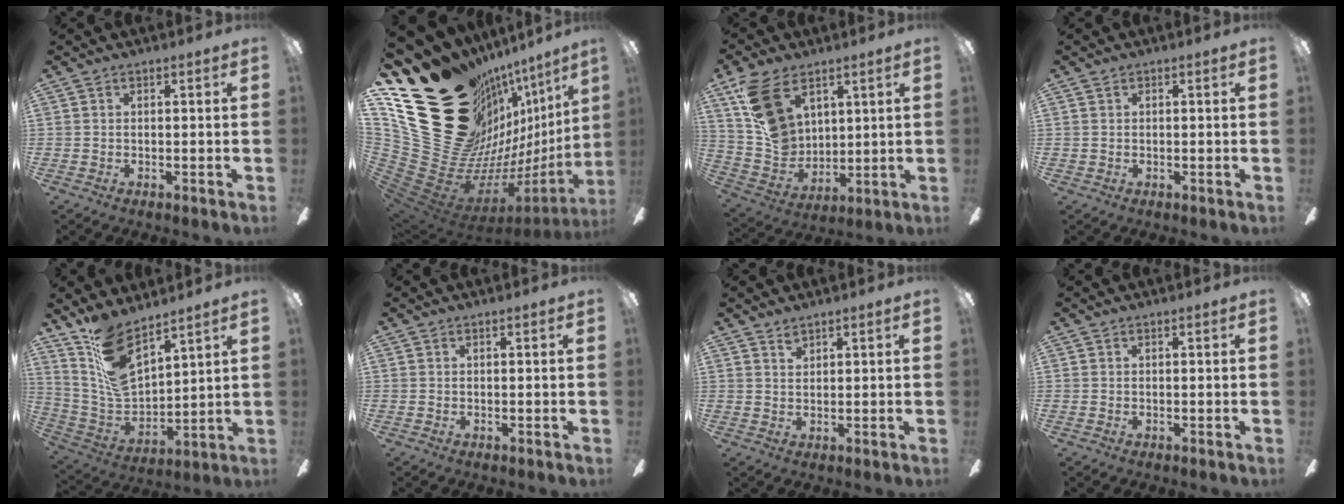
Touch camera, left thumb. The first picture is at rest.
{"total": 34.0, "force": [14.8, 22.1, 21.2], "torque": [-0.277, -0.185, 0.372]}
{"total": 15.3, "force": [8.6, 9.6, 8.1], "torque": [-0.176, -0.028, 0.169]}
{"total": 0.7, "force": [0.2, 0.7, 0.1], "torque": [-0.001, 0.006, 0.003]}
{"total": 13.4, "force": [9.8, 5.8, 7.1], "torque": [-0.143, -0.059, 0.189]}
{"total": 0.0}
{"total": 1.9, "force": [1.7, 0.8, 0.5], "torque": [-0.005, -0.005, 0.030]}
{"total": 0.0}